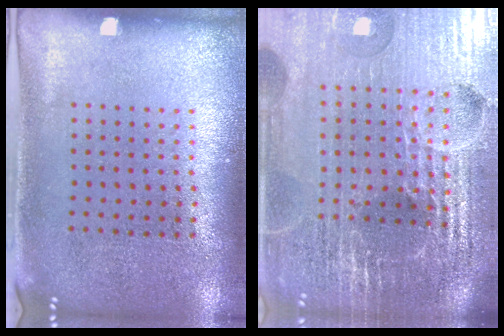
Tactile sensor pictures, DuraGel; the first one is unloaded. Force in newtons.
{"total": 6.7, "press": 5.8, "slide": 3.2}